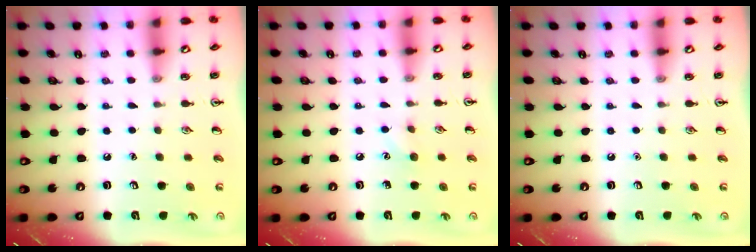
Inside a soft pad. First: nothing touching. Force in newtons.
{"total": 5.2, "press": 5.0, "slide": 1.6}
{"total": 0.0}